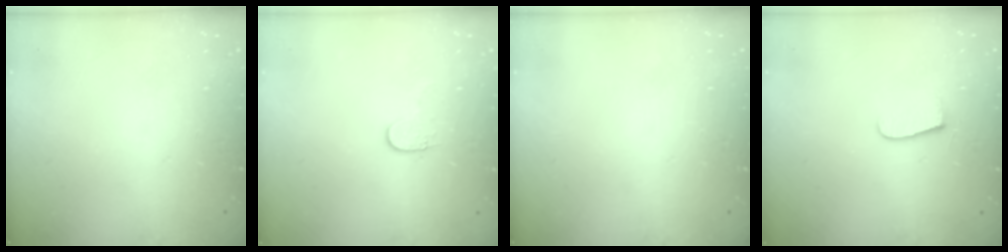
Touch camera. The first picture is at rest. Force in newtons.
{"total": 3.6, "press": 3.6, "slide": 0.4}
{"total": 0.0}
{"total": 4.8, "press": 4.8, "slide": 0.6}